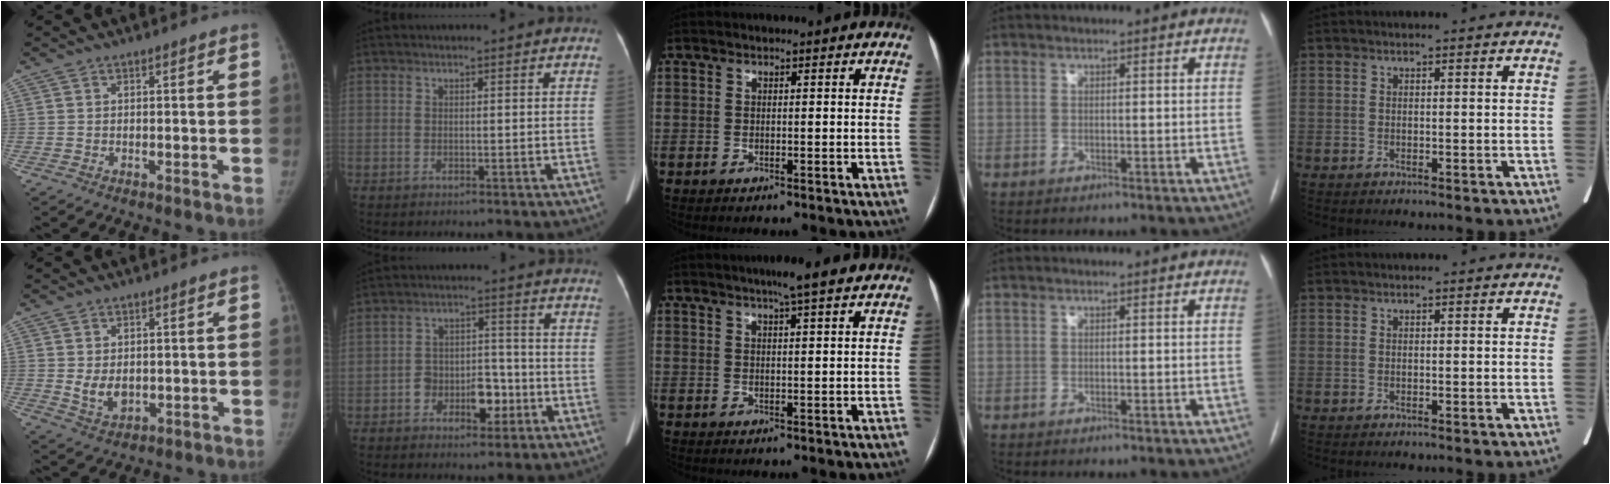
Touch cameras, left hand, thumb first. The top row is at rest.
{"thumb": {"total": 4.7, "force": [0.2, 3.3, 3.3], "torque": [-0.046, -0.012, 0.016]}, "index": {"total": 6.7, "force": [-2.9, 3.9, 4.7], "torque": [-0.074, 0.022, -0.043]}, "middle": {"total": 4.4, "force": [3.2, -0.1, 3.1], "torque": [-0.053, 0.008, 0.051]}}